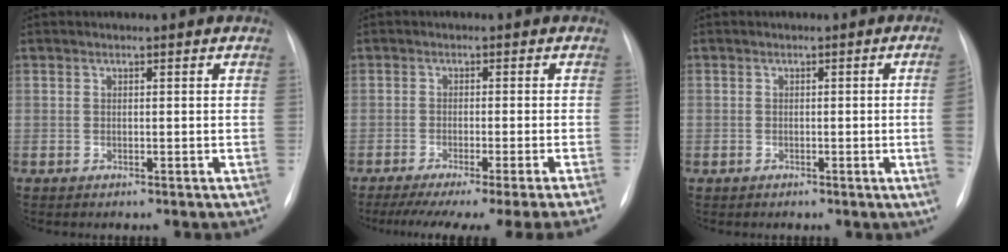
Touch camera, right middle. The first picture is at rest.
{"total": 15.9, "force": [-13.5, -1.7, 8.1], "torque": [-0.087, -0.043, -0.189]}
{"total": 3.2, "force": [-0.4, -0.8, 3.1], "torque": [-0.039, -0.004, -0.005]}